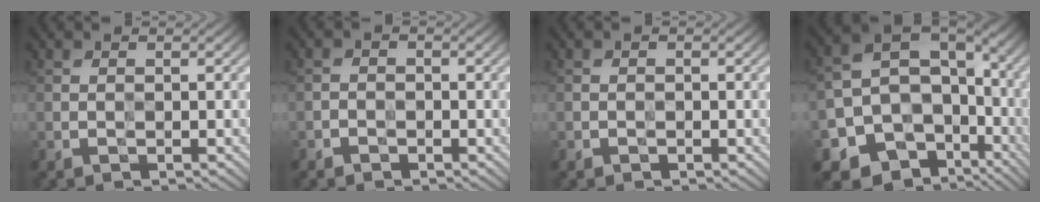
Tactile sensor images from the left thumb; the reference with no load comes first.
{"total": 1.3, "force": [-0.9, 0.9, 0.0], "torque": [0.006, -0.002, -0.021]}
{"total": 0.6, "force": [-0.4, 0.5, 0.0], "torque": [0.004, -0.006, -0.007]}
{"total": 15.0, "force": [-5.5, 11.7, 7.6], "torque": [-0.159, -0.047, -0.074]}